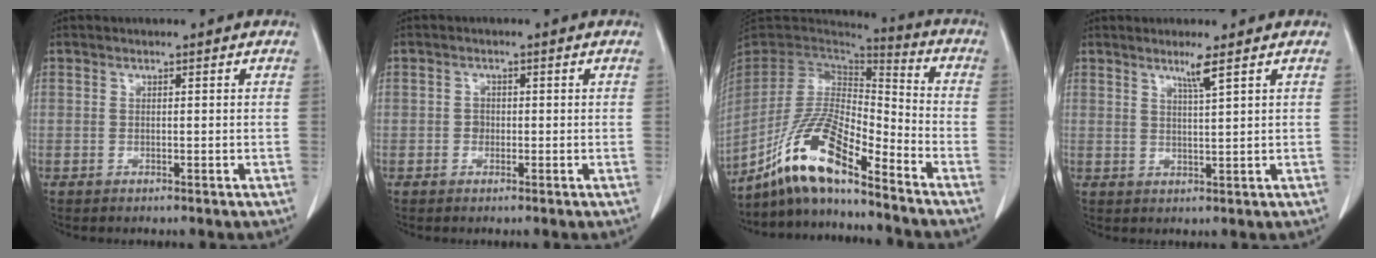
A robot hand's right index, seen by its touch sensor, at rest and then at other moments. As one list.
[{"total": 1.2, "force": [-0.2, 1.1, 0.5], "torque": [-0.005, 0.004, -0.004]}, {"total": 14.6, "force": [-10.3, 2.4, 10.1], "torque": [-0.197, 0.002, -0.191]}, {"total": 2.7, "force": [1.8, -0.8, 2.0], "torque": [-0.039, -0.008, 0.036]}]